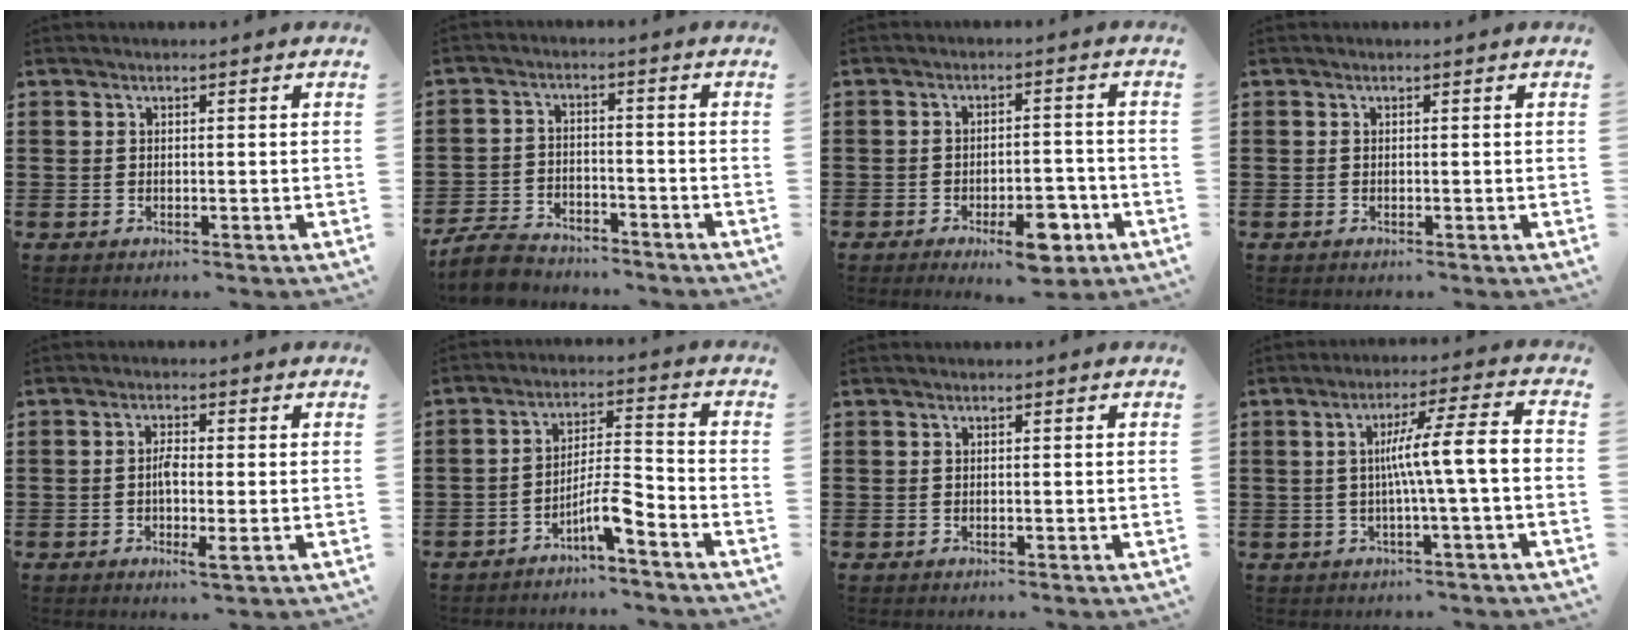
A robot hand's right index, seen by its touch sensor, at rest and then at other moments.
{"total": 5.7, "force": [-5.4, 1.3, 1.3], "torque": [-0.047, 0.002, -0.111]}
{"total": 6.5, "force": [-3.7, 2.3, 4.8], "torque": [-0.069, 0.008, -0.056]}
{"total": 0.0}
{"total": 3.3, "force": [-0.4, 0.8, 3.2], "torque": [-0.066, -0.002, -0.010]}
{"total": 6.6, "force": [-4.5, 0.6, 4.8], "torque": [-0.095, -0.001, -0.087]}
{"total": 0.0}
{"total": 8.3, "force": [-0.6, -0.3, 8.3], "torque": [-0.151, 0.001, -0.018]}